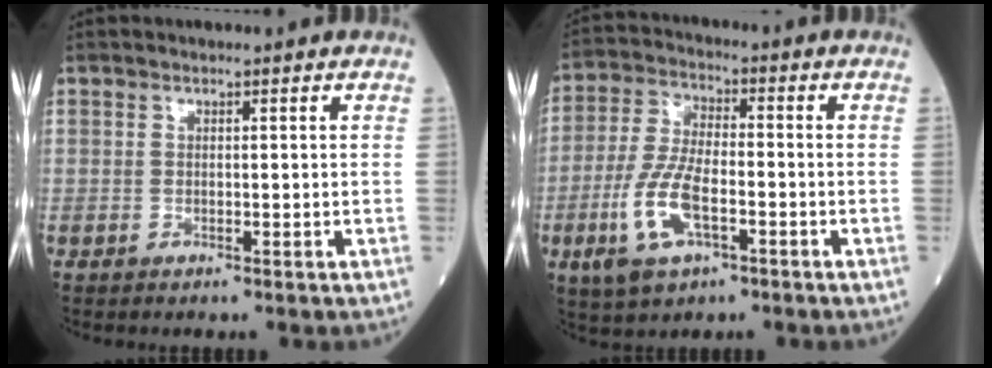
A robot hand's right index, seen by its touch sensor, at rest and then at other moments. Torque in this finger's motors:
{"motor_torque": [1.37, -0.77, 0.57, 0.21]}